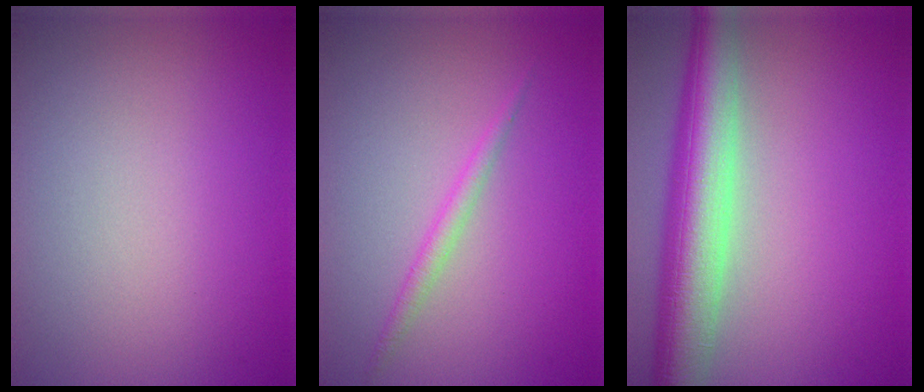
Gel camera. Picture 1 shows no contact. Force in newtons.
{"total": 1.4, "press": 1.4, "slide": 0.1}
{"total": 8.1, "press": 8.1, "slide": 0.4}